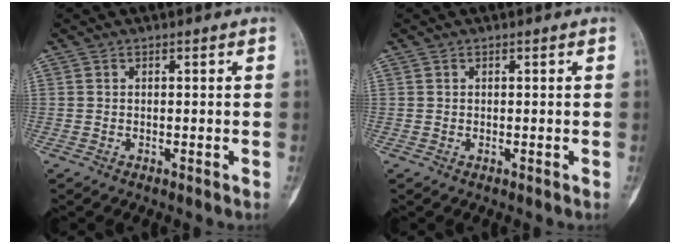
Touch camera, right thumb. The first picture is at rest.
{"total": 0.0}